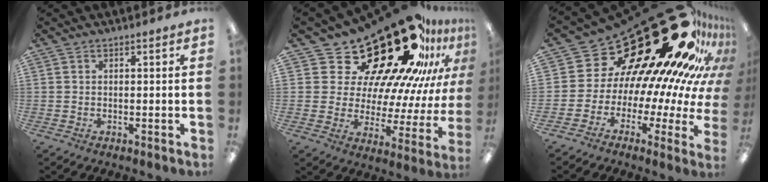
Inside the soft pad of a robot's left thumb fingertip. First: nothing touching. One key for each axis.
{"total": 29.8, "fx": 20.6, "fy": 13.1, "fz": 17.1, "tx": -0.242, "ty": -0.163, "tz": 0.371}
{"total": 32.9, "fx": 19.8, "fy": 14.9, "fz": 21.7, "tx": -0.279, "ty": -0.204, "tz": 0.390}